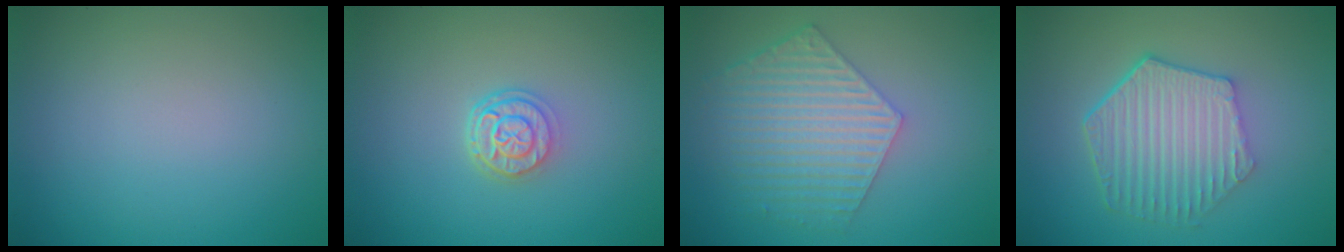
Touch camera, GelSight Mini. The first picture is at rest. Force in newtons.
{"total": 2.8, "press": 2.1, "slide": 1.8}
{"total": 5.8, "press": 4.4, "slide": 3.8}
{"total": 6.2, "press": 4.6, "slide": 4.1}